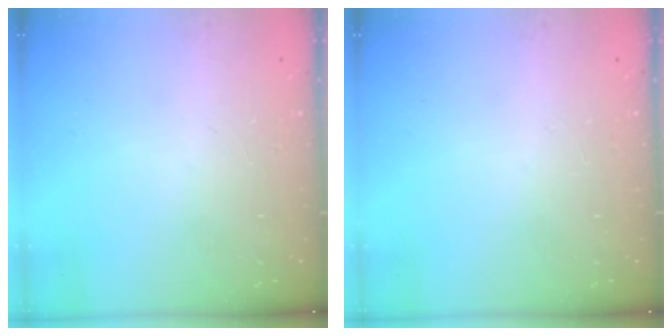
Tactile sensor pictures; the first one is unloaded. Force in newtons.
{"total": 0.0}